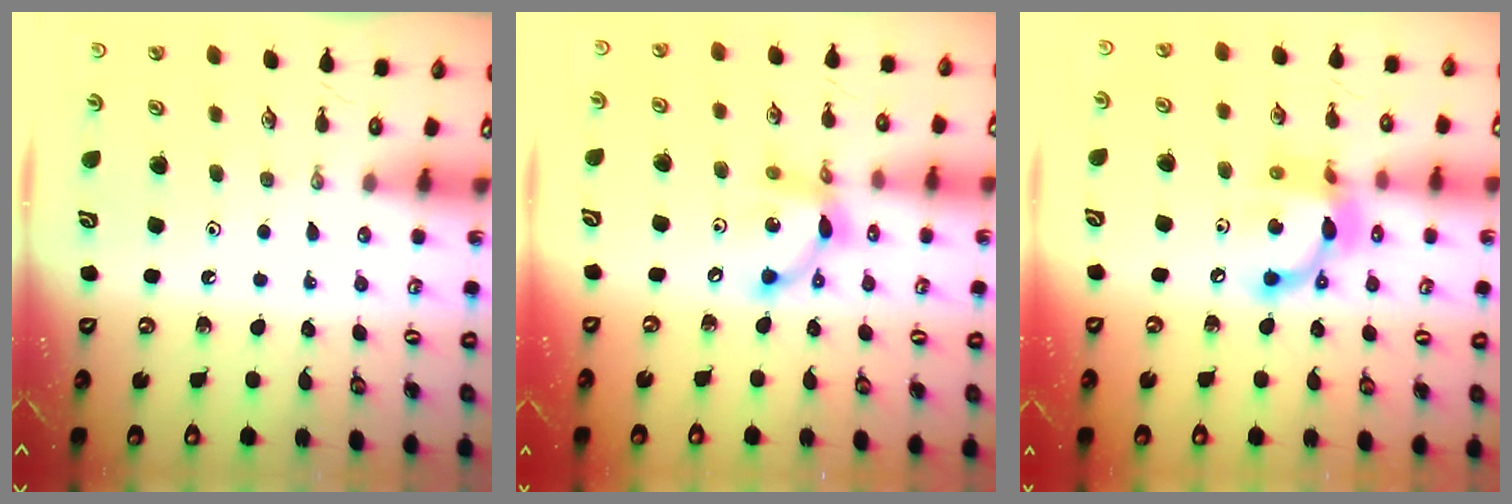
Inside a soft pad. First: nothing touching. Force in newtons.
{"total": 11.9, "press": 11.9, "slide": 0.8}
{"total": 13.6, "press": 13.6, "slide": 0.7}